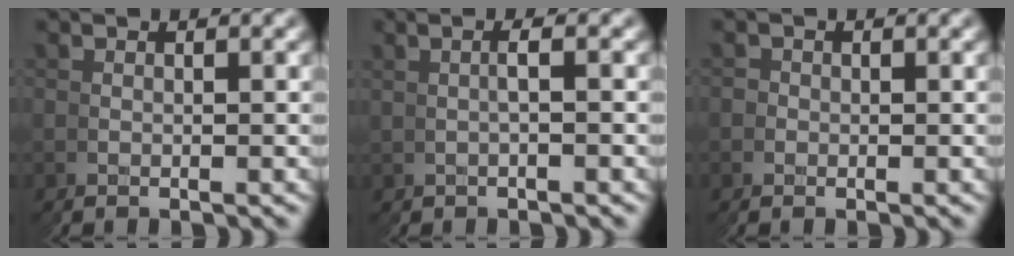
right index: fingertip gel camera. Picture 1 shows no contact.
{"total": 1.0, "force": [0.6, -0.6, 0.5], "torque": [-0.009, 0.012, 0.010]}
{"total": 2.0, "force": [-0.5, 0.8, -1.8], "torque": [0.032, -0.003, -0.008]}